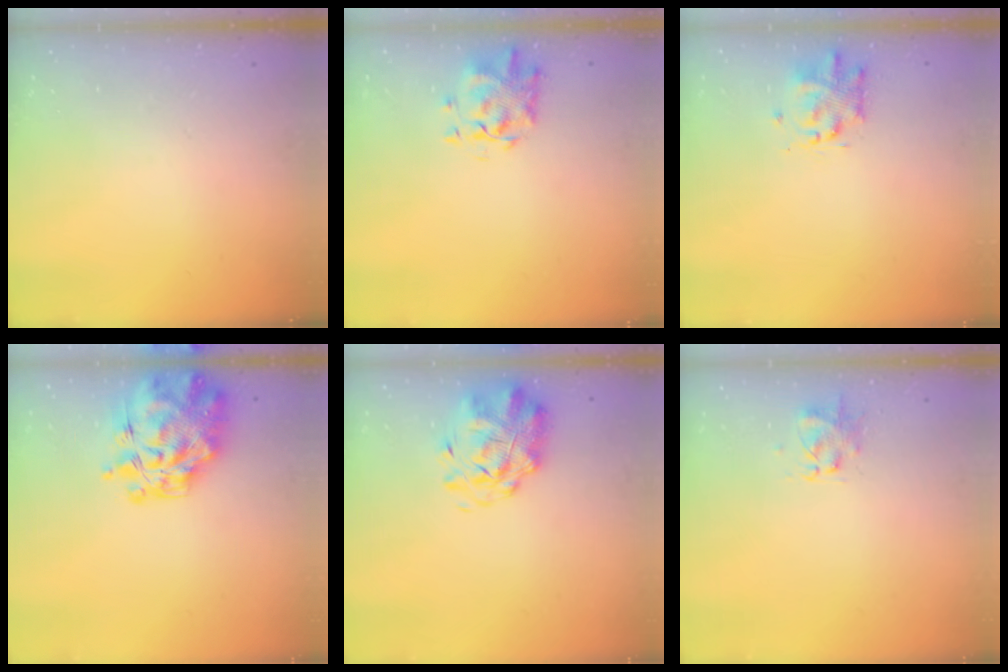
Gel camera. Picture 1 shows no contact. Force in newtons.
{"total": 2.1, "press": 2.1, "slide": 0.6}
{"total": 2.6, "press": 2.5, "slide": 0.9}
{"total": 13.3, "press": 12.5, "slide": 4.6}
{"total": 2.7, "press": 2.3, "slide": 1.5}
{"total": 2.8, "press": 2.6, "slide": 0.8}